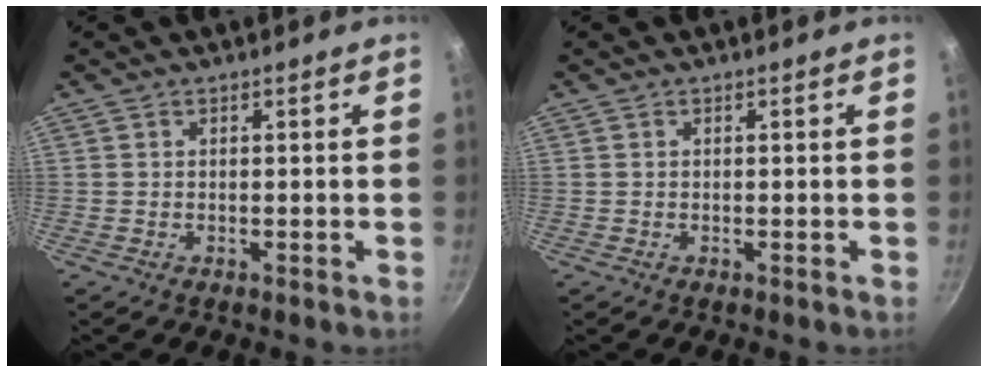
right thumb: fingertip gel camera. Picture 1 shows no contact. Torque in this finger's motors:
{"motor_torque": [0.00, 0.00, 0.00, 0.00, 0.01]}